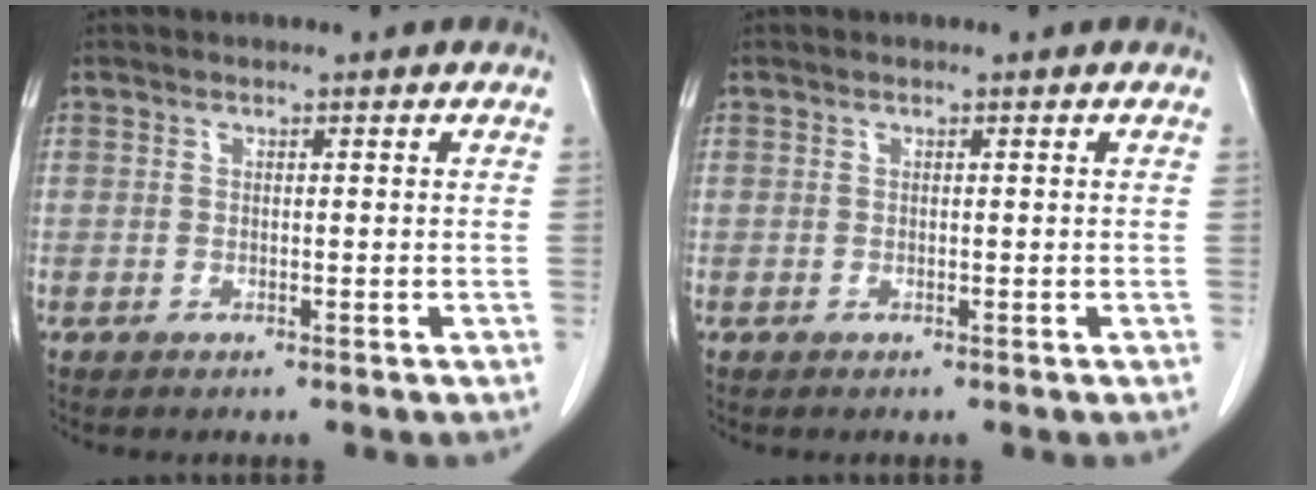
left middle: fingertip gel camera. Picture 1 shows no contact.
{"total": 0.0}